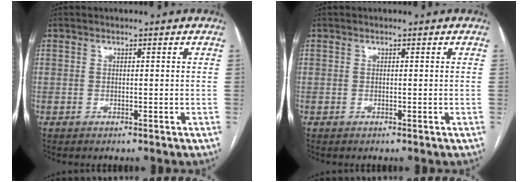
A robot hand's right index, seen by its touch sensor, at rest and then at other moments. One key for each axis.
{"total": 0.0}